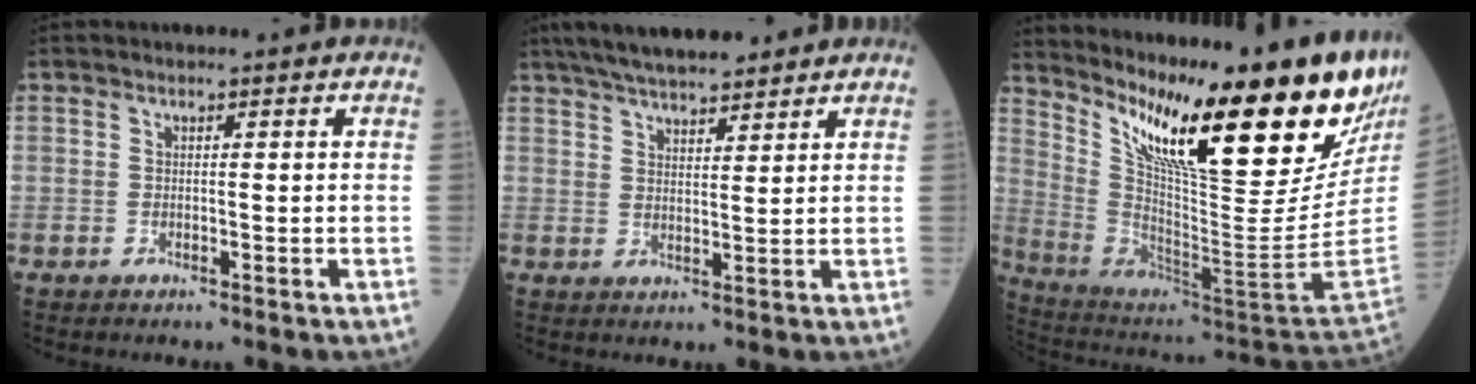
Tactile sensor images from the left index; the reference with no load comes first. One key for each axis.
{"total": 10.2, "fx": 8.8, "fy": 1.9, "fz": 4.9, "tx": -0.080, "ty": 0.024, "tz": 0.141}
{"total": 31.3, "fx": 19.1, "fy": 5.0, "fz": 24.2, "tx": -0.362, "ty": -0.013, "tz": 0.294}